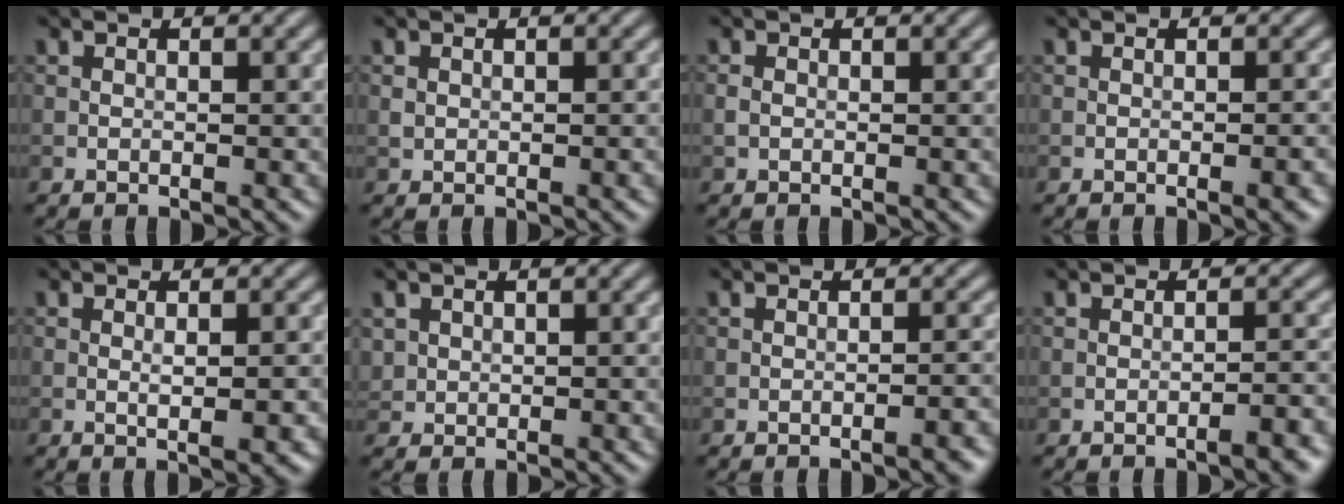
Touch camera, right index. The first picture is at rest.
{"total": 0.7, "force": [0.0, 0.6, 0.5], "torque": [-0.009, -0.001, 0.002]}
{"total": 0.7, "force": [-0.1, 0.5, 0.4], "torque": [-0.007, -0.001, -0.003]}
{"total": 1.9, "force": [-0.7, 0.4, 1.7], "torque": [-0.018, 0.002, -0.009]}
{"total": 2.1, "force": [-0.2, 0.3, 2.1], "torque": [-0.034, -0.001, -0.001]}
{"total": 1.1, "force": [0.5, 1.0, 0.1], "torque": [-0.001, -0.004, 0.016]}
{"total": 1.9, "force": [-1.0, 0.4, 1.5], "torque": [-0.015, 0.005, -0.015]}
{"total": 2.9, "force": [-1.6, 0.6, 2.4], "torque": [-0.030, 0.010, -0.029]}